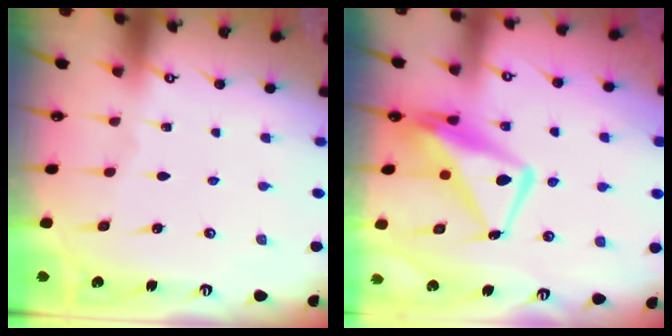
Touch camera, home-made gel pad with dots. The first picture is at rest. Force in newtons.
{"total": 11.7, "press": 11.7, "slide": 1.0}